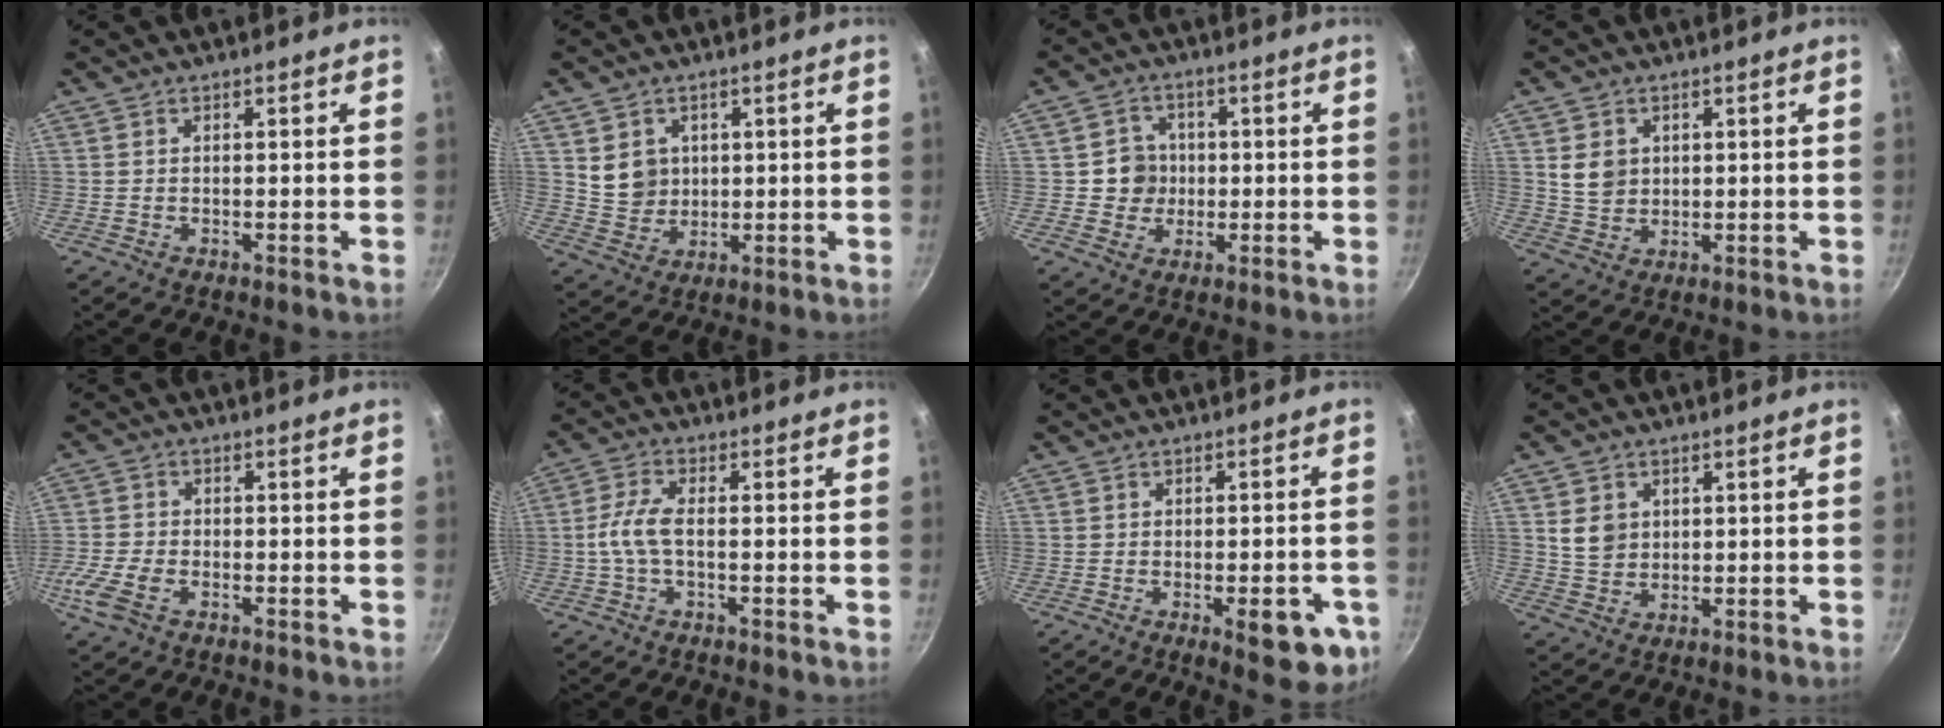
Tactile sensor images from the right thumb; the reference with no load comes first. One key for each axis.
{"total": 6.1, "fx": 1.8, "fy": 5.3, "fz": 2.5, "tx": -0.020, "ty": -0.013, "tz": 0.042}
{"total": 5.9, "fx": -0.1, "fy": 5.7, "fz": 1.7, "tx": 0.007, "ty": 0.011, "tz": -0.004}
{"total": 5.1, "fx": 1.4, "fy": 4.2, "fz": 2.6, "tx": -0.028, "ty": -0.009, "tz": 0.033}
{"total": 6.6, "fx": -3.1, "fy": 3.7, "fz": 4.5, "tx": -0.115, "ty": 0.005, "tz": -0.061}
{"total": 5.2, "fx": -0.7, "fy": 2.1, "fz": 4.8, "tx": -0.115, "ty": 0.012, "tz": -0.020}
{"total": 8.3, "fx": -3.7, "fy": 3.0, "fz": 6.8, "tx": -0.069, "ty": 0.012, "tz": -0.040}
{"total": 5.0, "fx": 1.4, "fy": 4.1, "fz": 2.4, "tx": -0.026, "ty": -0.008, "tz": 0.033}